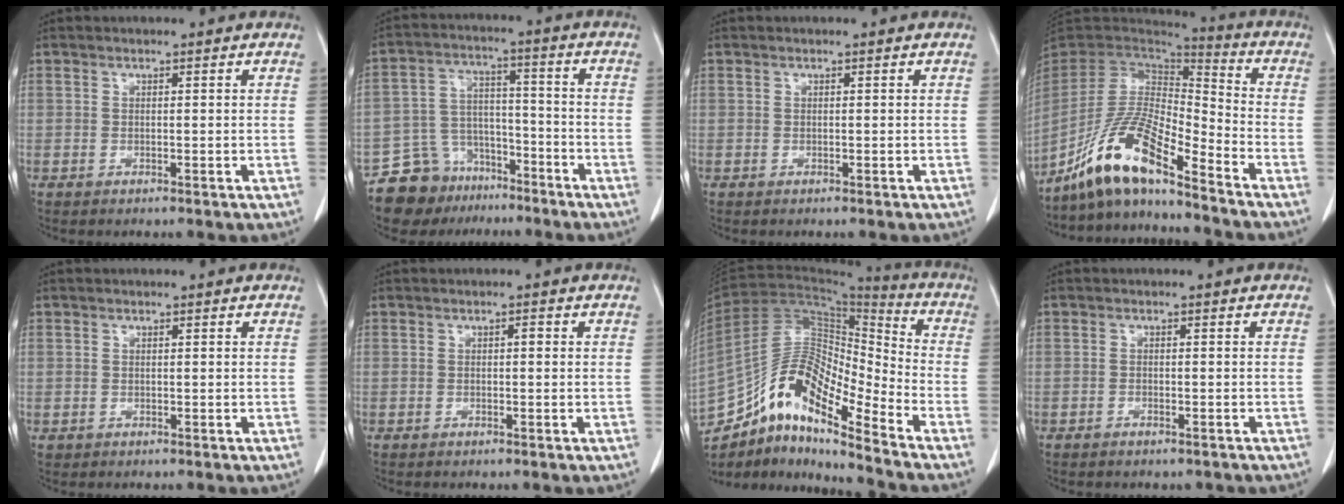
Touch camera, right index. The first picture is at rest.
{"total": 10.1, "force": [-7.7, 6.3, 1.3], "torque": [-0.029, 0.040, -0.129]}
{"total": 0.0}
{"total": 14.2, "force": [-10.3, 1.8, 9.6], "torque": [-0.188, -0.001, -0.192]}
{"total": 0.6, "force": [0.0, 0.6, 0.0], "torque": [0.003, 0.005, -0.002]}
{"total": 0.7, "force": [0.0, 0.2, 0.6], "torque": [-0.008, 0.003, 0.000]}
{"total": 16.0, "force": [-11.8, 3.1, 10.4], "torque": [-0.189, 0.038, -0.210]}
{"total": 2.0, "force": [-1.7, 0.9, 0.6], "torque": [-0.009, 0.000, -0.019]}